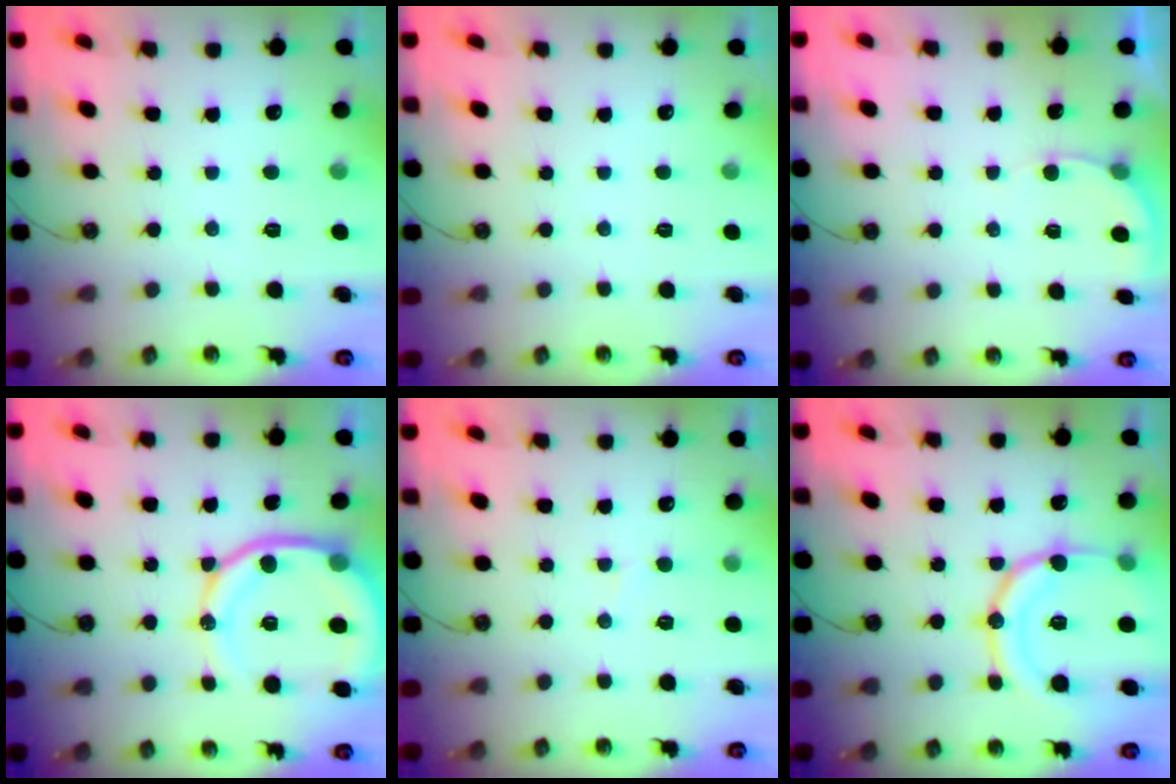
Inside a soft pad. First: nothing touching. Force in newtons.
{"total": 0.0}
{"total": 4.2, "press": 4.2, "slide": 0.2}
{"total": 15.8, "press": 15.7, "slide": 2.1}
{"total": 6.3, "press": 6.2, "slide": 0.5}
{"total": 17.8, "press": 17.6, "slide": 3.2}